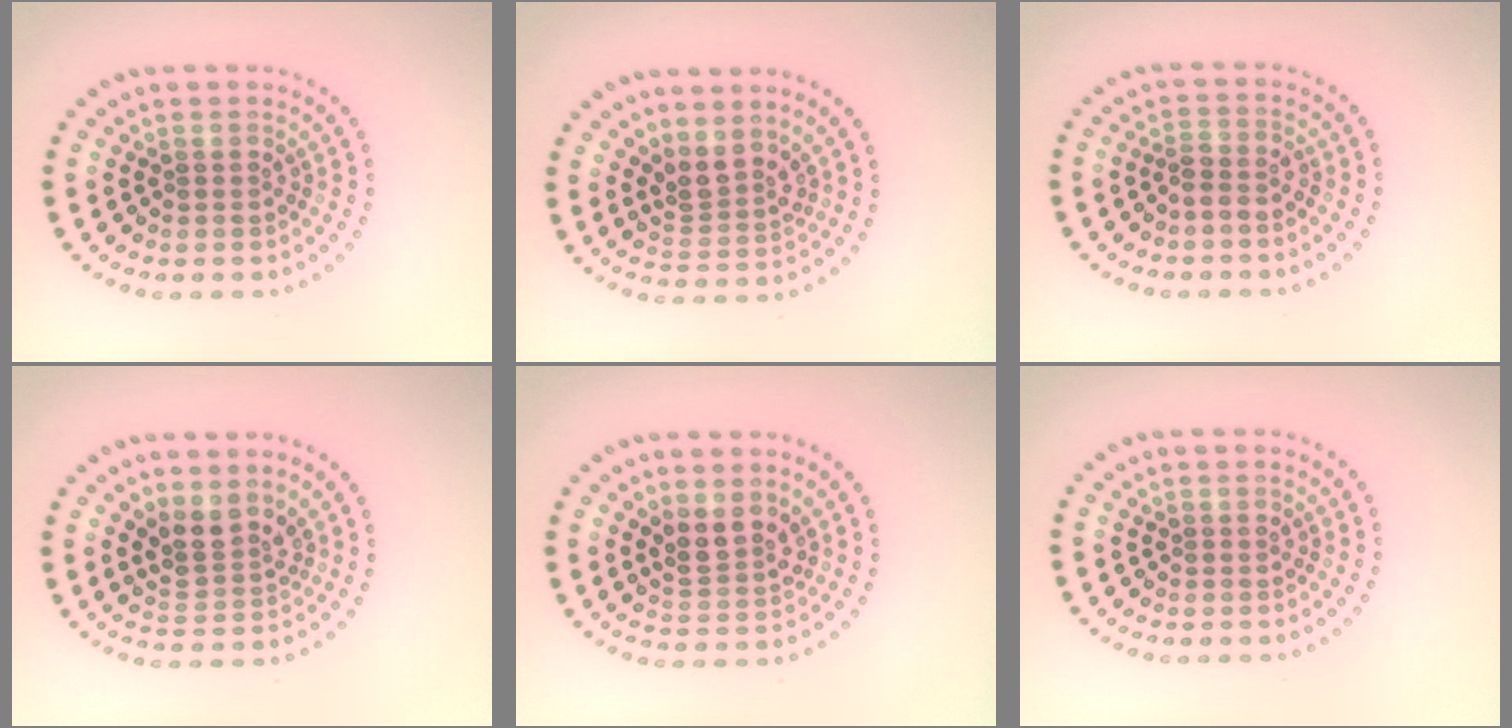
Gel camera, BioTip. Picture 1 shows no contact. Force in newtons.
{"total": 2.8, "press": 2.0, "slide": 2.0}
{"total": 1.5, "press": 1.3, "slide": 0.8}
{"total": 2.8, "press": 2.2, "slide": 1.8}
{"total": 2.6, "press": 2.4, "slide": 1.2}
{"total": 0.0}